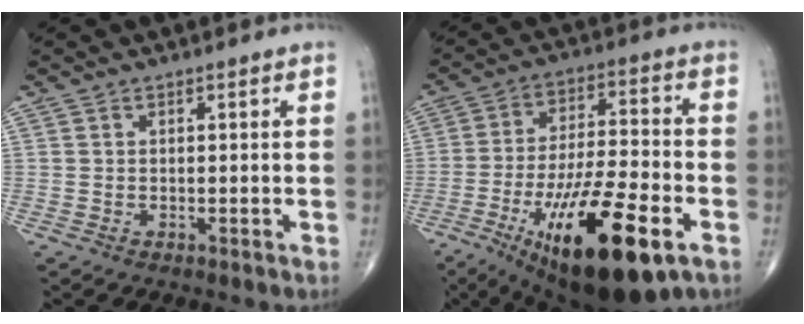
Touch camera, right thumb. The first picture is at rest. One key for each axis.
{"total": 23.7, "fx": -10.4, "fy": 7.4, "fz": 20.0, "tx": -0.332, "ty": 0.022, "tz": -0.159}